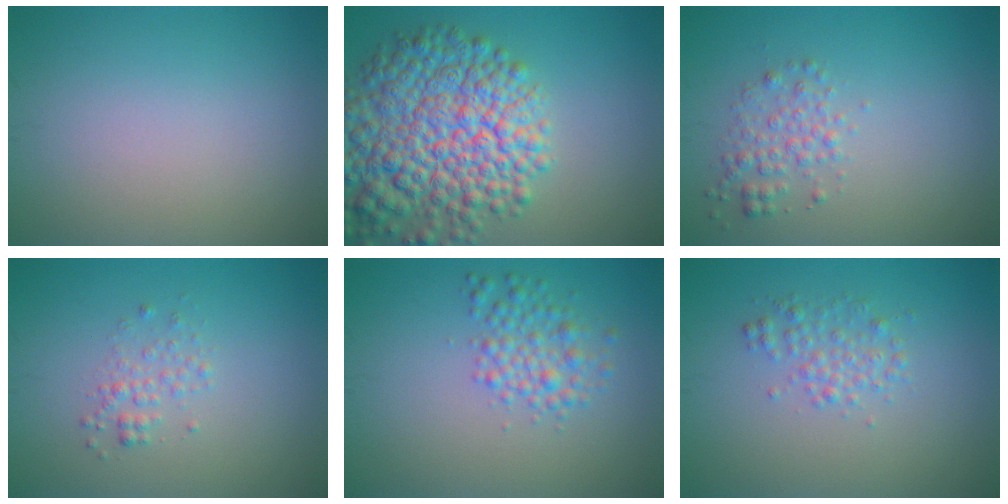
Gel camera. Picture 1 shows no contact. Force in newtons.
{"total": 11.5, "press": 11.4, "slide": 0.6}
{"total": 2.2, "press": 2.2, "slide": 0.1}
{"total": 1.4, "press": 1.4, "slide": 0.1}
{"total": 2.8, "press": 2.8, "slide": 0.0}
{"total": 2.0, "press": 2.0, "slide": 0.1}